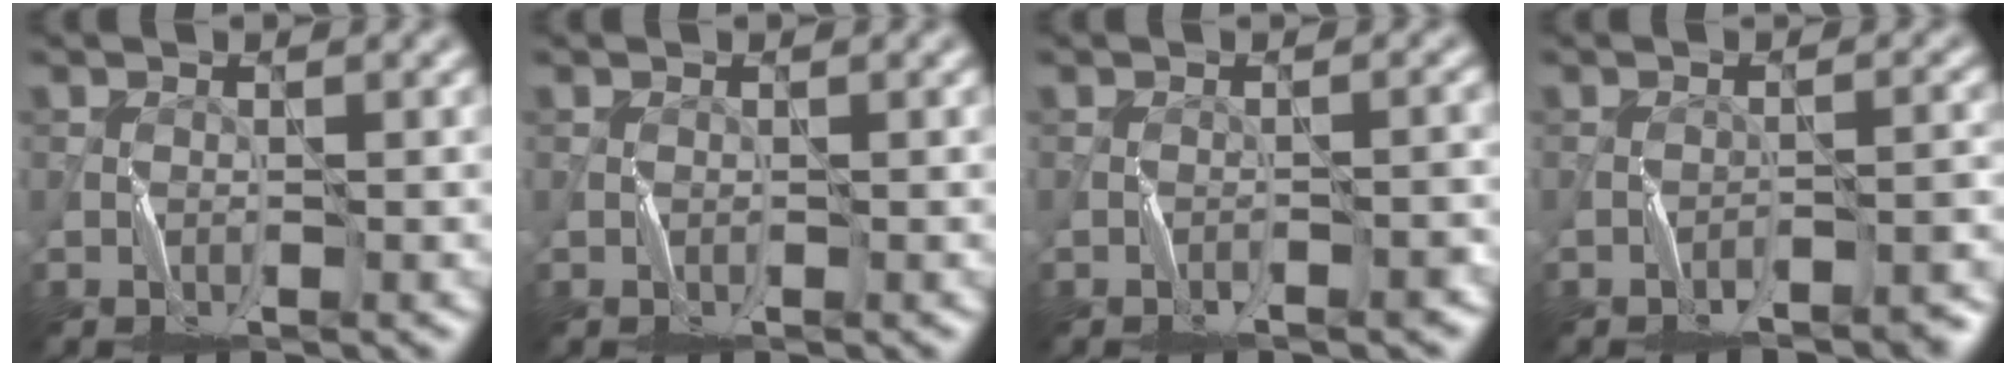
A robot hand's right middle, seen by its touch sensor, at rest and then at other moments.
{"total": 0.0}
{"total": 2.0, "force": [-1.5, 0.4, 1.3], "torque": [-0.023, 0.008, -0.023]}
{"total": 2.9, "force": [-2.5, 0.5, 1.4], "torque": [-0.015, 0.013, -0.035]}